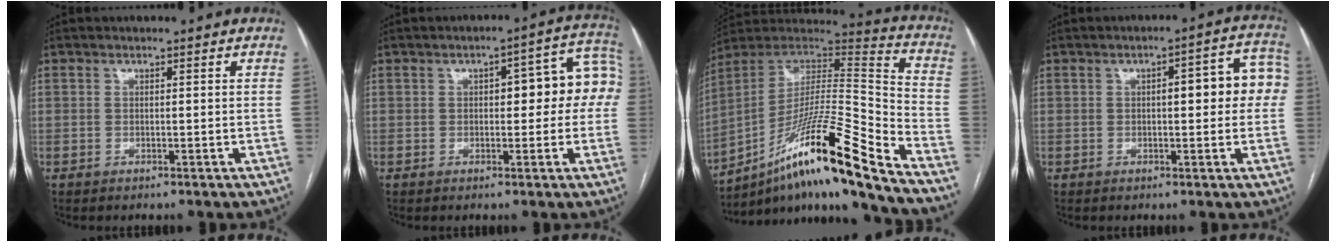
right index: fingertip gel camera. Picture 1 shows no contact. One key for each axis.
{"total": 9.8, "fx": 0.9, "fy": 3.6, "fz": 9.1, "tx": -0.105, "ty": 0.047, "tz": 0.011}
{"total": 22.5, "fx": -14.9, "fy": -0.3, "fz": 16.8, "tx": -0.278, "ty": 0.003, "tz": -0.264}
{"total": 8.6, "fx": 0.8, "fy": 2.6, "fz": 8.1, "tx": -0.092, "ty": 0.035, "tz": 0.005}